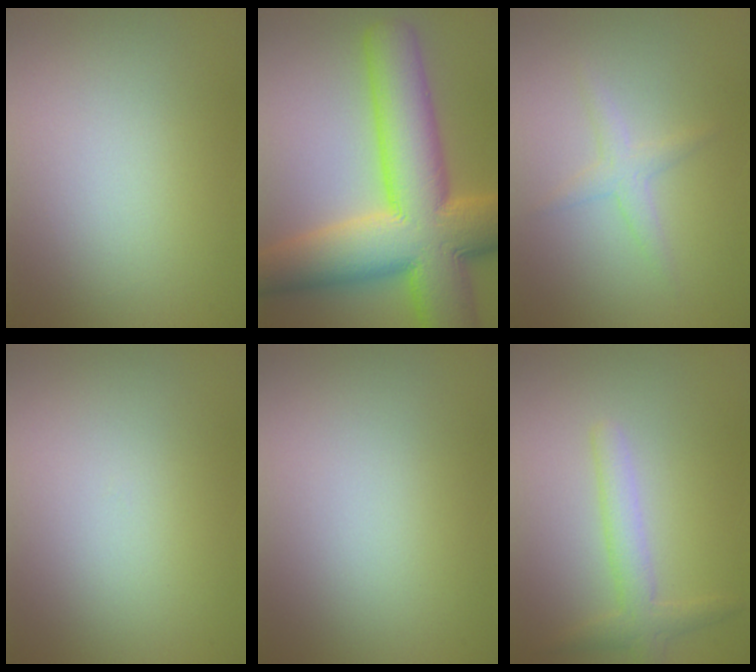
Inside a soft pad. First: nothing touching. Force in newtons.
{"total": 14.6, "press": 14.6, "slide": 0.4}
{"total": 1.7, "press": 1.6, "slide": 0.1}
{"total": 0.0}
{"total": 0.0}
{"total": 2.5, "press": 2.5, "slide": 0.1}